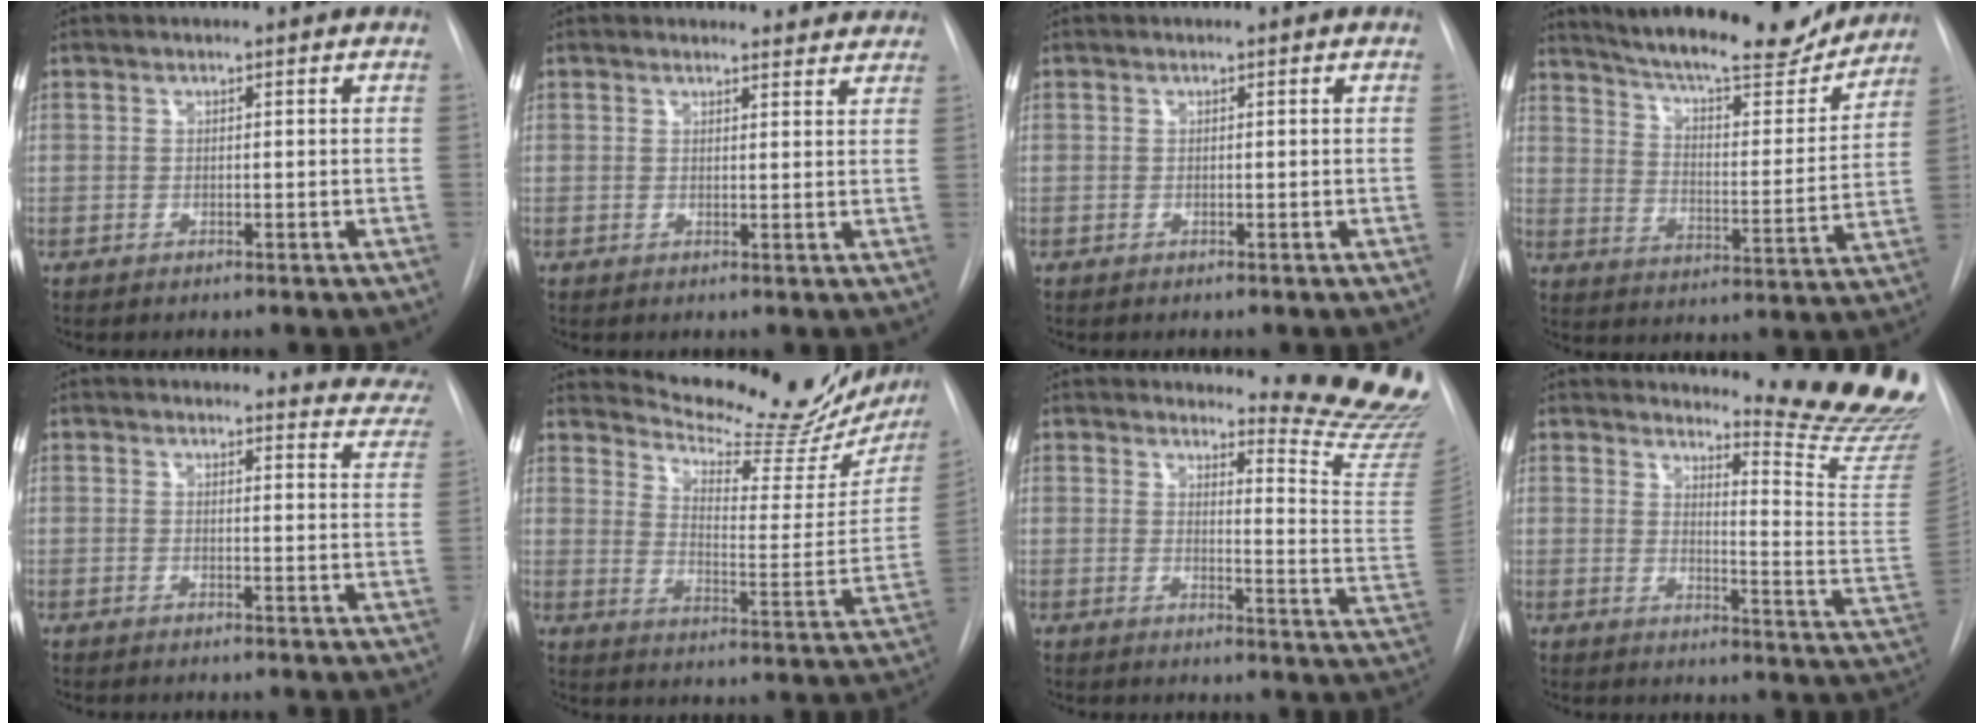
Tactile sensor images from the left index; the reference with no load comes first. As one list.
[{"total": 5.8, "force": [5.6, 1.8, 0.1], "torque": [0.025, -0.009, 0.035]}, {"total": 0.0}, {"total": 21.5, "force": [19.1, 4.0, 8.9], "torque": [-0.143, -0.031, 0.264]}, {"total": 8.4, "force": [8.2, 1.8, 0.3], "torque": [0.036, -0.062, 0.049]}, {"total": 23.0, "force": [20.9, 3.9, 8.6], "torque": [-0.128, -0.091, 0.264]}, {"total": 13.7, "force": [13.5, -1.0, 2.6], "torque": [-0.024, -0.160, 0.135]}, {"total": 17.4, "force": [16.5, -0.6, 5.5], "torque": [-0.077, -0.173, 0.184]}]